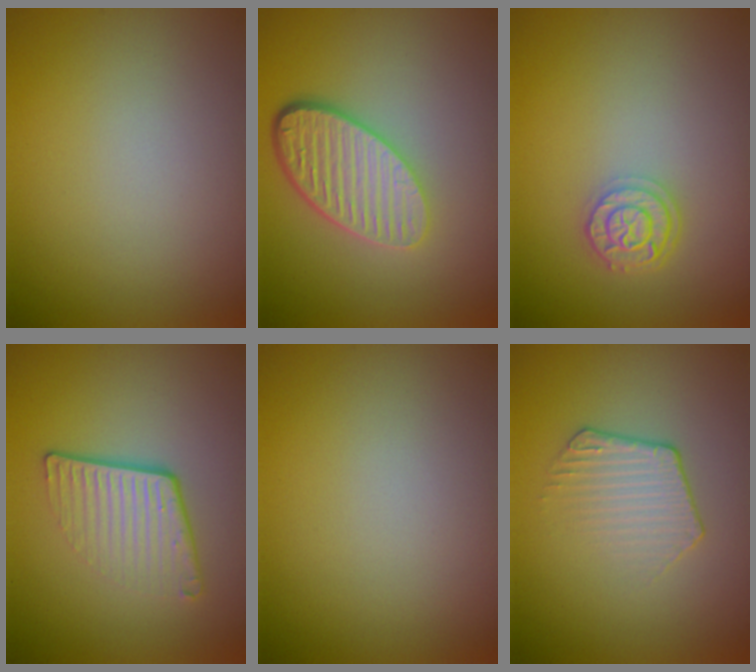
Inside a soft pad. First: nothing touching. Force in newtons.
{"total": 5.3, "press": 3.9, "slide": 3.6}
{"total": 2.3, "press": 1.9, "slide": 1.3}
{"total": 4.0, "press": 2.6, "slide": 3.1}
{"total": 0.0}
{"total": 2.1, "press": 1.5, "slide": 1.4}